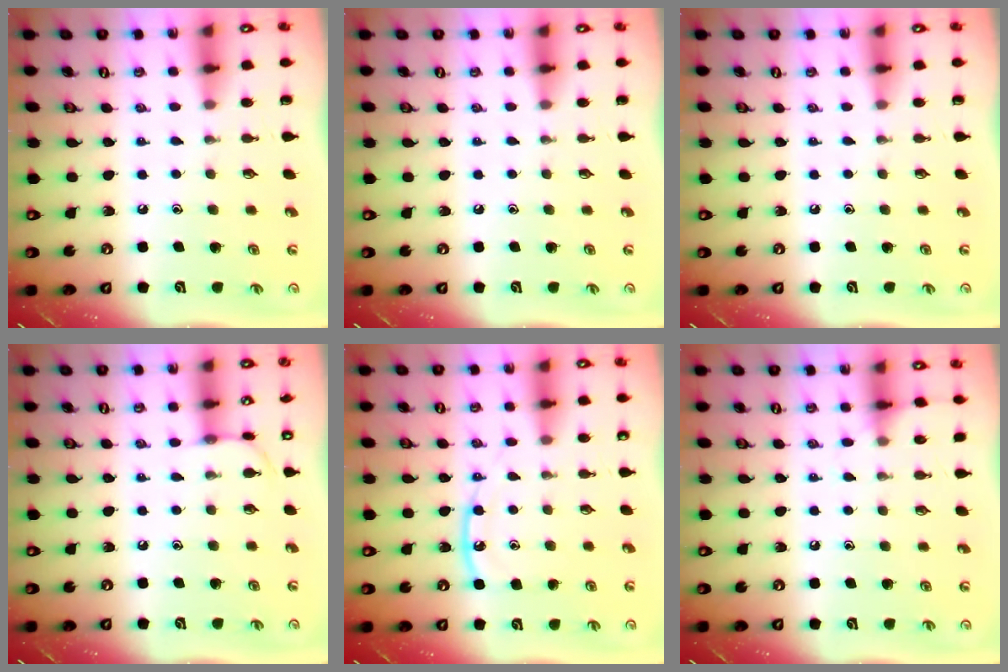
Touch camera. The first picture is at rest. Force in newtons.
{"total": 0.0}
{"total": 0.0}
{"total": 3.1, "press": 3.1, "slide": 0.5}
{"total": 9.9, "press": 9.8, "slide": 0.8}
{"total": 6.4, "press": 6.3, "slide": 0.9}